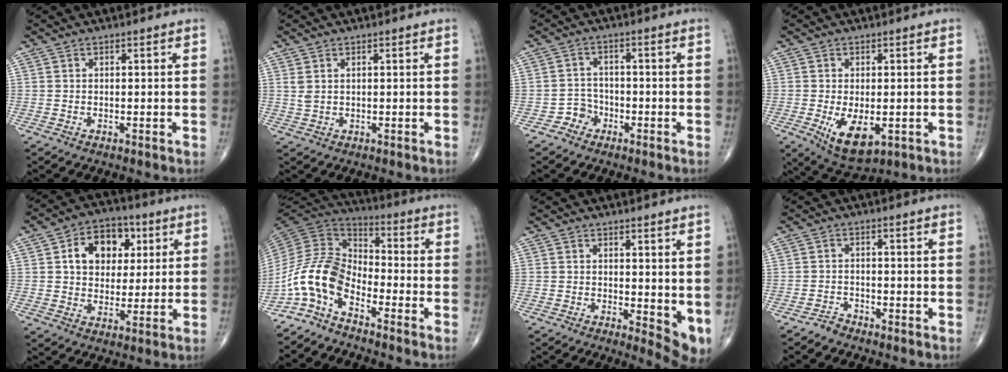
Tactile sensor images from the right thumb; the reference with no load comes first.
{"total": 1.8, "force": [0.7, 1.0, 1.3], "torque": [-0.033, 0.010, 0.022]}
{"total": 3.4, "force": [-2.1, 2.7, 0.1], "torque": [0.020, 0.017, -0.045]}
{"total": 8.5, "force": [-2.2, 4.4, 6.9], "torque": [-0.111, -0.017, -0.023]}
{"total": 12.0, "force": [3.4, 8.9, 7.4], "torque": [-0.071, 0.001, 0.051]}
{"total": 10.5, "force": [-6.4, 5.1, 6.6], "torque": [-0.132, 0.068, -0.146]}
{"total": 6.3, "force": [0.8, 2.7, 5.6], "torque": [-0.065, -0.017, 0.016]}
{"total": 1.7, "force": [-1.6, 0.6, -0.2], "torque": [0.010, 0.000, -0.034]}